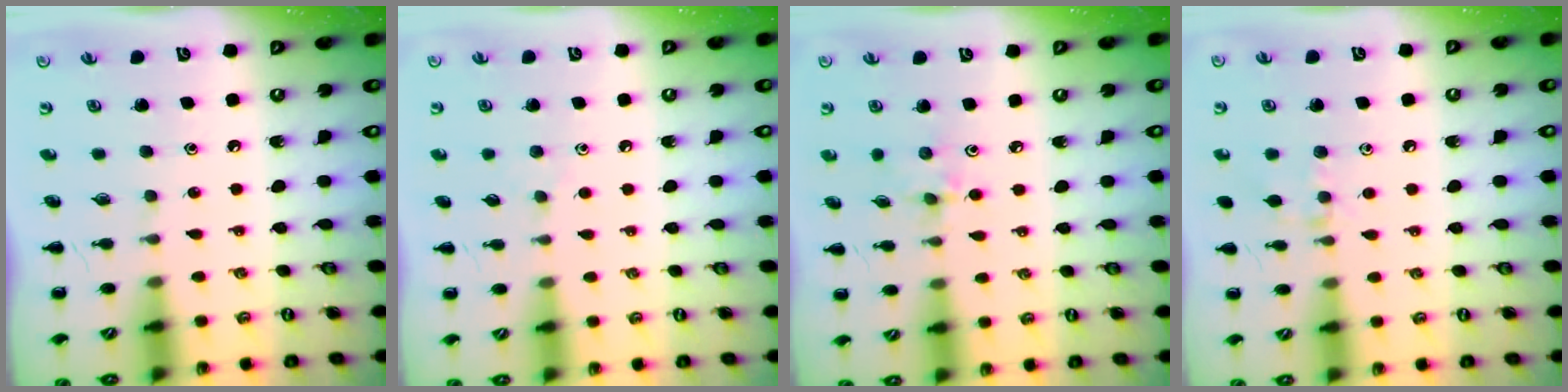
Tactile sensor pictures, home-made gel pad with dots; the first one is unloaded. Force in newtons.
{"total": 3.2, "press": 3.0, "slide": 1.2}
{"total": 2.2, "press": 2.1, "slide": 0.6}
{"total": 7.0, "press": 6.7, "slide": 1.9}